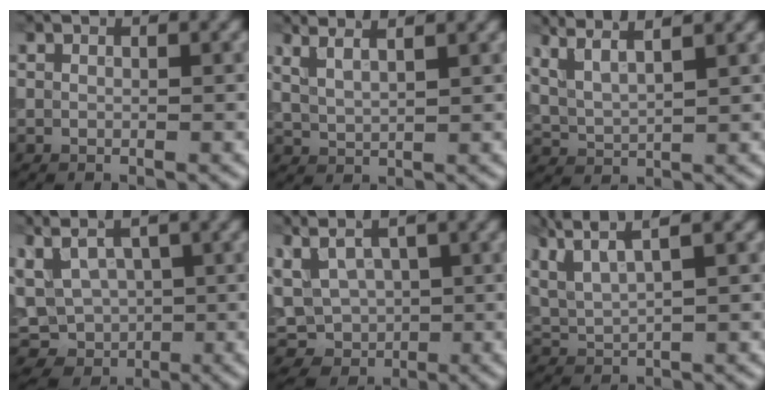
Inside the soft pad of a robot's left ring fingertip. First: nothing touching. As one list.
[{"total": 5.0, "force": [3.5, 1.8, 3.0], "torque": [-0.046, 0.030, 0.043]}, {"total": 5.9, "force": [4.3, 1.8, 3.7], "torque": [-0.074, 0.029, 0.058]}, {"total": 8.4, "force": [1.7, 5.6, 6.0], "torque": [-0.107, 0.008, 0.038]}, {"total": 7.5, "force": [2.1, 4.9, 5.2], "torque": [-0.103, 0.007, 0.038]}, {"total": 6.9, "force": [4.9, 1.8, 4.5], "torque": [-0.099, 0.022, 0.072]}]